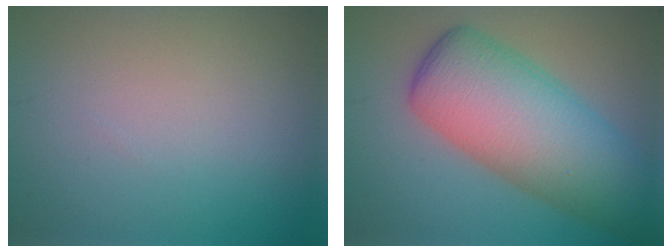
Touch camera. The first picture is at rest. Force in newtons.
{"total": 10.9, "press": 10.9, "slide": 0.1}